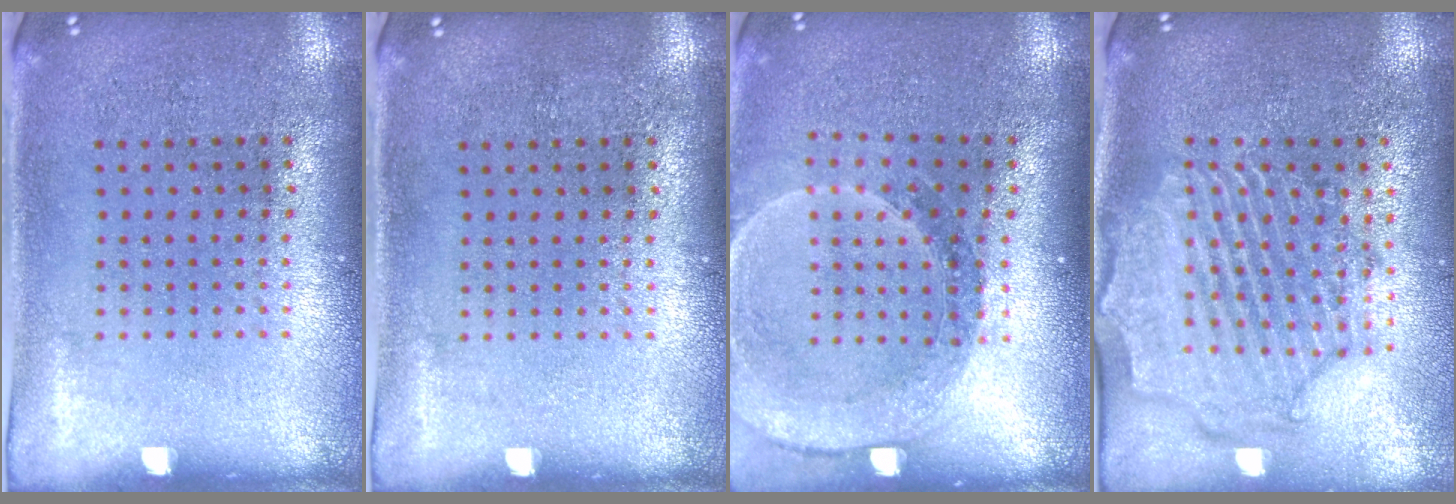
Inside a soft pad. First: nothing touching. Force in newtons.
{"total": 0.0}
{"total": 1.6, "press": 1.6, "slide": 0.1}
{"total": 2.3, "press": 2.2, "slide": 0.8}